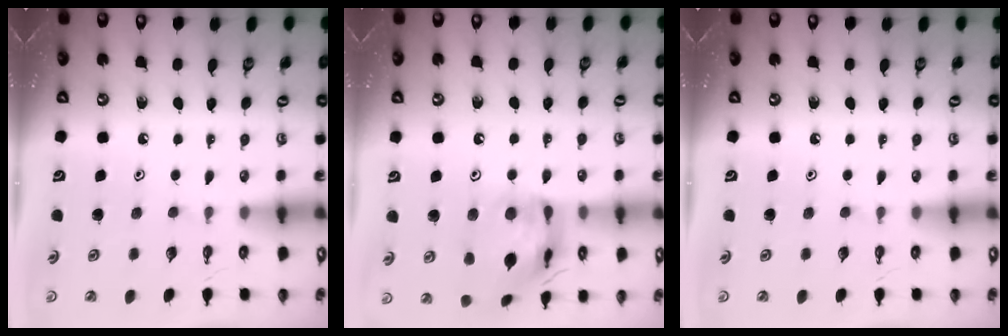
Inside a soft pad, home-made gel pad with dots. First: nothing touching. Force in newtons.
{"total": 16.0, "press": 15.9, "slide": 1.9}
{"total": 0.0}